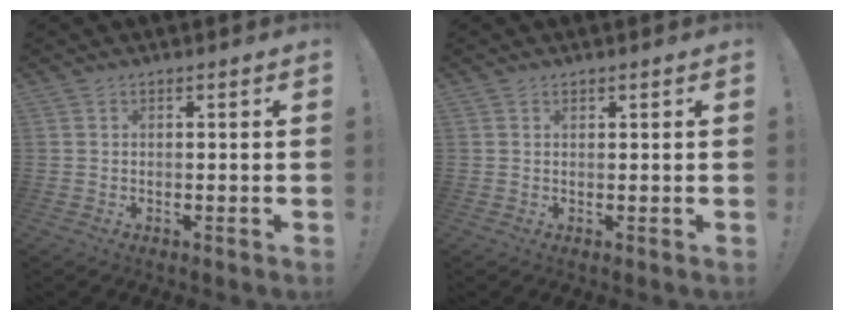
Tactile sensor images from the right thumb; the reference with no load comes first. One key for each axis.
{"total": 0.7, "fx": 0.6, "fy": 0.3, "fz": 0.2, "tx": 0.005, "ty": -0.005, "tz": 0.011}